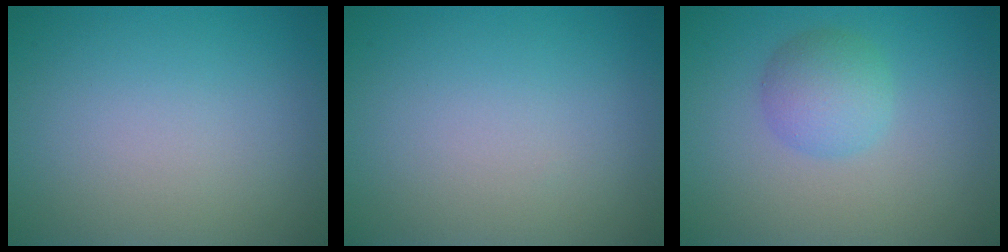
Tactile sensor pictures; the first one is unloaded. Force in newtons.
{"total": 0.0}
{"total": 3.0, "press": 3.0, "slide": 0.1}